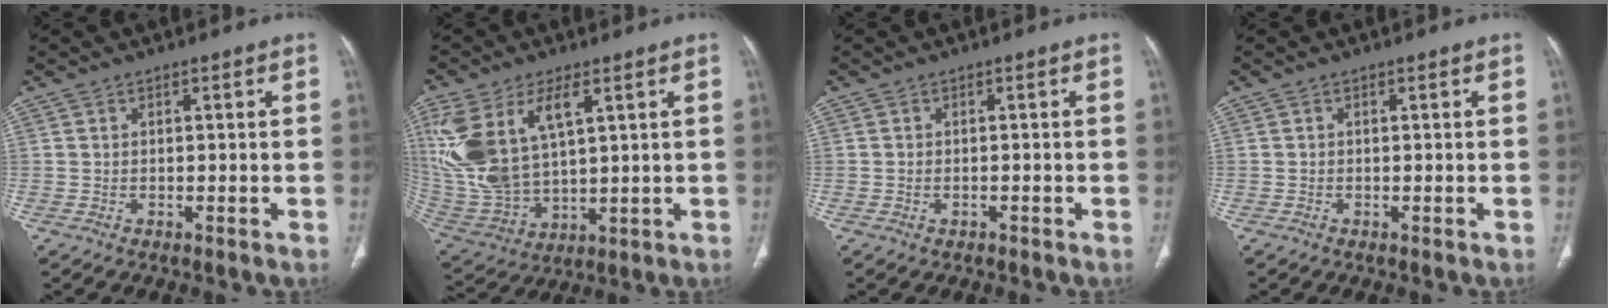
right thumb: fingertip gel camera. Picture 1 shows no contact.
{"total": 18.7, "force": [6.5, 9.7, 14.6], "torque": [-0.313, -0.017, 0.142]}
{"total": 1.0, "force": [-0.5, 0.7, 0.5], "torque": [-0.013, 0.009, -0.004]}
{"total": 0.0}